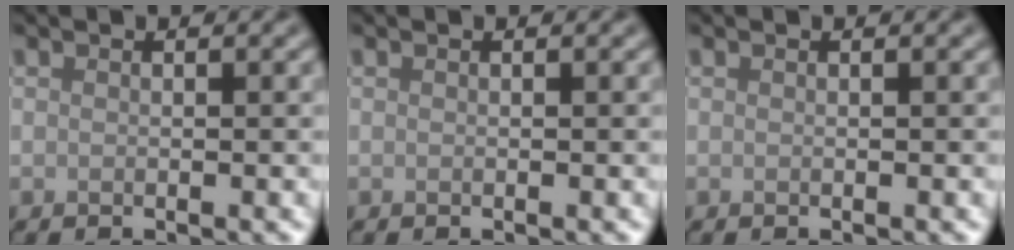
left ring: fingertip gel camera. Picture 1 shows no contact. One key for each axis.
{"total": 0.0}
{"total": 0.0}